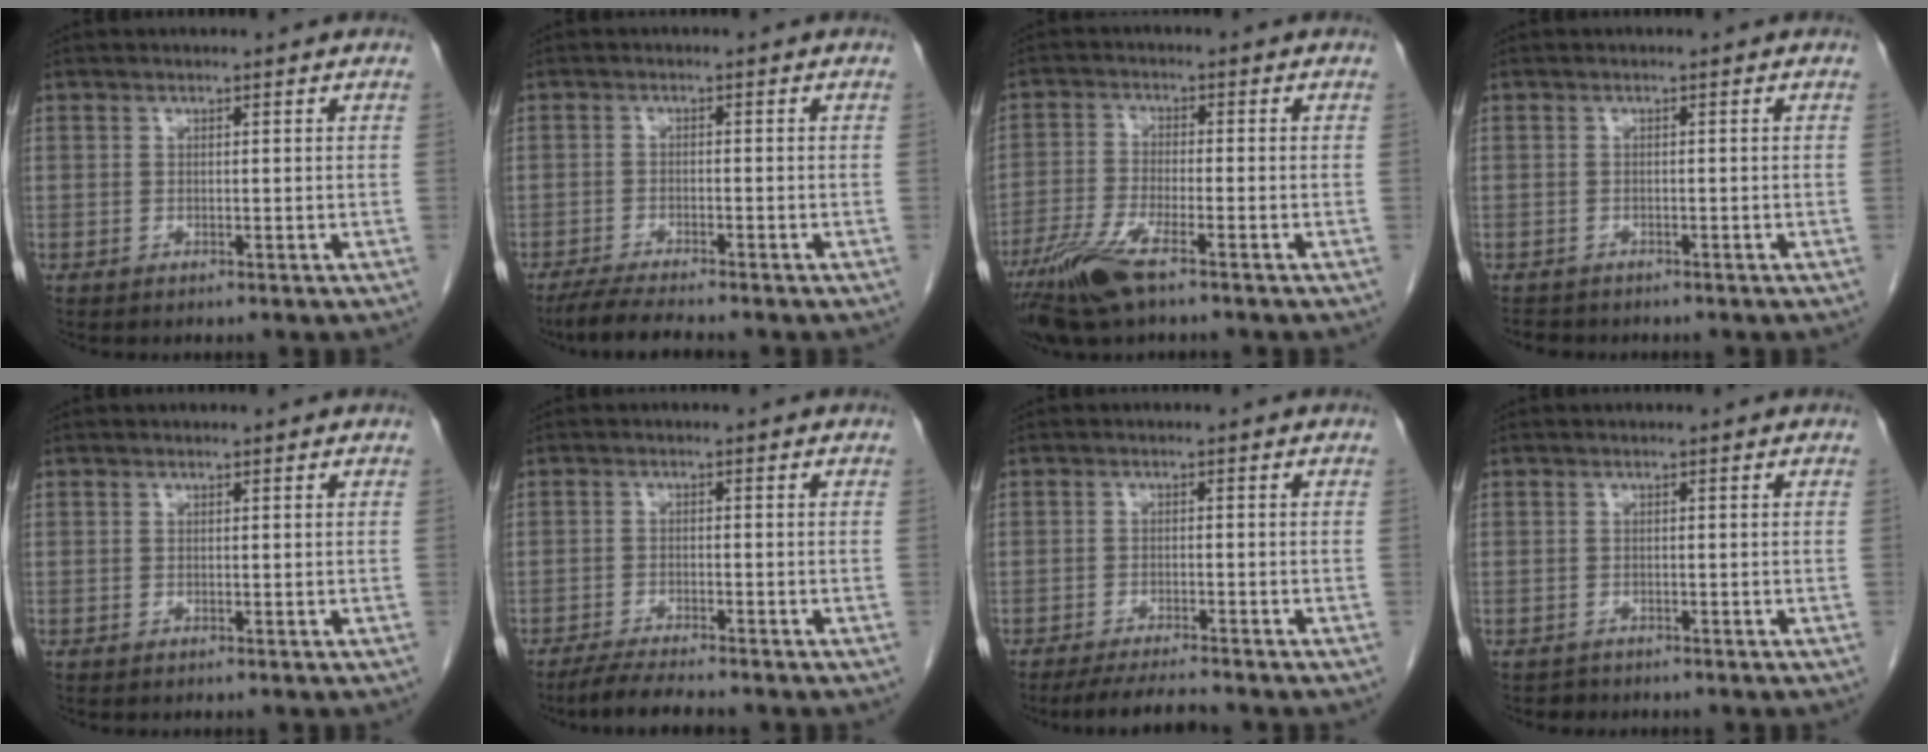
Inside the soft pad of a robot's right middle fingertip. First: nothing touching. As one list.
[{"total": 5.4, "force": [-4.7, 0.0, 2.7], "torque": [-0.051, -0.020, -0.083]}, {"total": 8.7, "force": [-5.7, 1.3, 6.4], "torque": [-0.140, -0.020, -0.108]}, {"total": 2.2, "force": [-1.9, 1.0, 0.3], "torque": [-0.012, -0.003, -0.029]}, {"total": 0.0}, {"total": 5.5, "force": [-4.8, 0.2, 2.6], "torque": [-0.048, -0.018, -0.084]}, {"total": 4.9, "force": [-4.6, -0.2, 1.9], "torque": [-0.033, -0.019, -0.080]}, {"total": 1.0, "force": [-0.8, 0.4, -0.3], "torque": [-0.004, -0.001, -0.017]}]